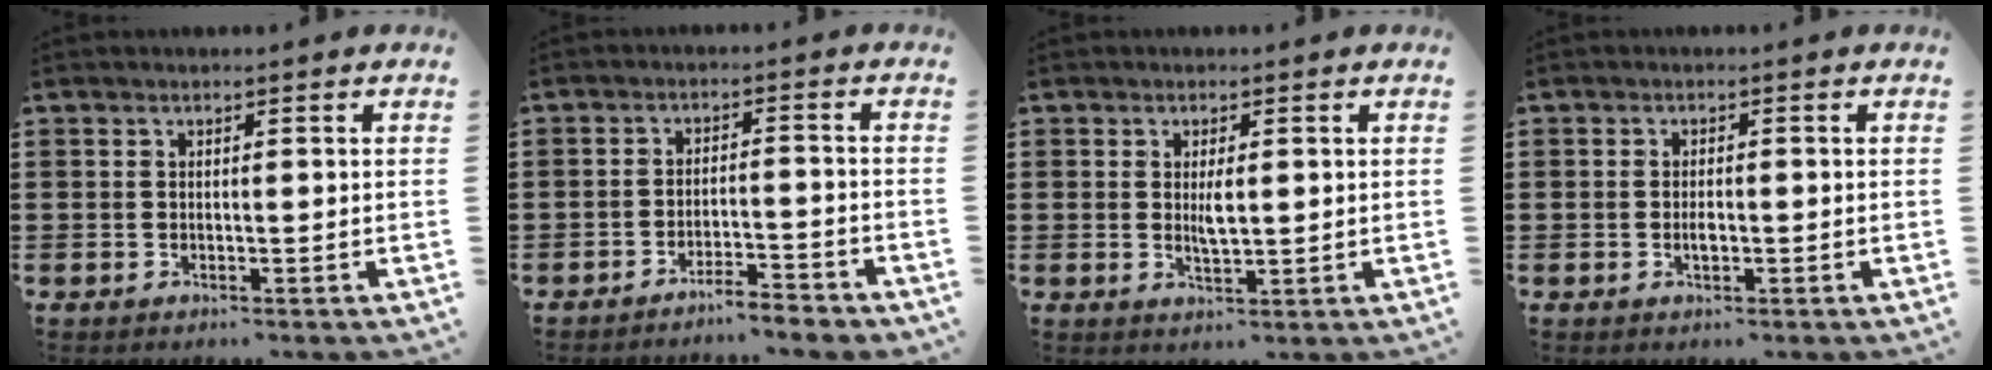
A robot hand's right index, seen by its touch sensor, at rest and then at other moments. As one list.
[{"total": 3.6, "force": [-3.6, -0.2, 0.6], "torque": [-0.016, -0.001, -0.075]}, {"total": 2.9, "force": [0.4, 0.9, 2.7], "torque": [-0.053, 0.002, 0.005]}, {"total": 1.6, "force": [-0.3, 0.7, 1.4], "torque": [-0.026, 0.000, -0.005]}]